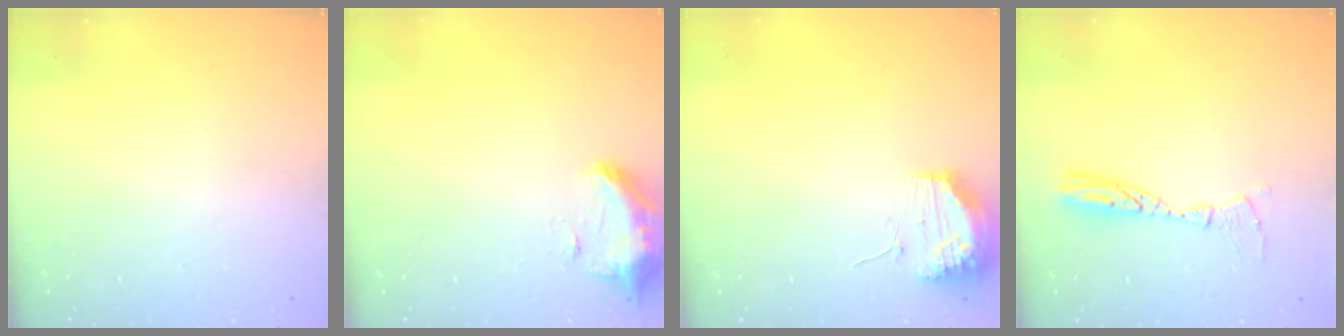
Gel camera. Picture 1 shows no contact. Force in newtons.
{"total": 19.4, "press": 12.3, "slide": 14.9}
{"total": 11.0, "press": 10.9, "slide": 1.4}
{"total": 10.0, "press": 10.0, "slide": 0.8}